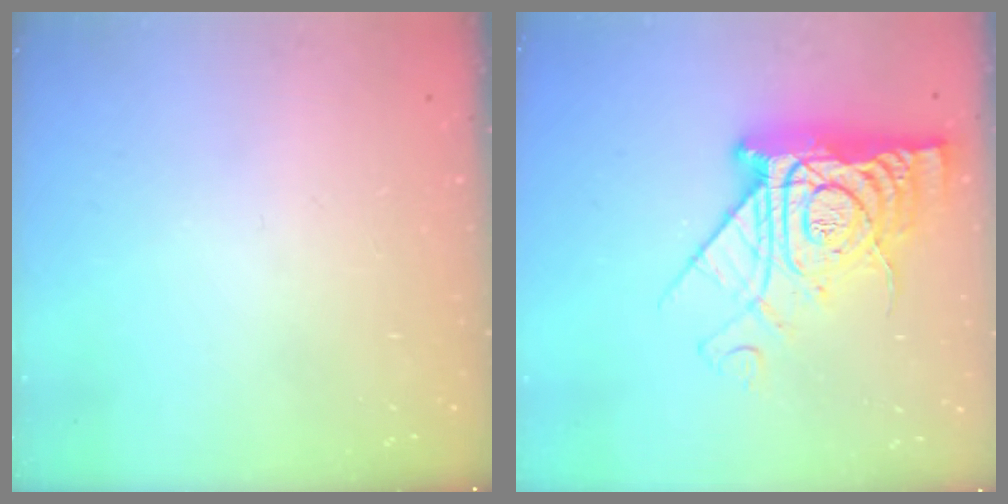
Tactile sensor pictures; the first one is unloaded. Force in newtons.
{"total": 17.7, "press": 17.6, "slide": 1.8}